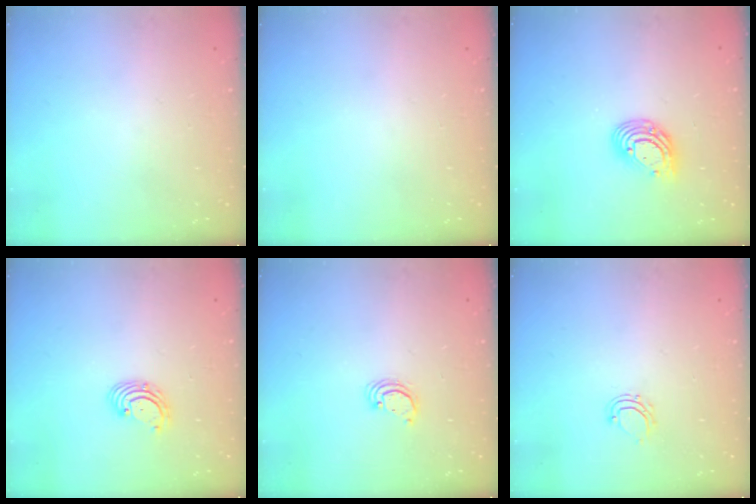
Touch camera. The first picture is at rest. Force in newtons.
{"total": 0.0}
{"total": 9.9, "press": 9.9, "slide": 1.1}
{"total": 2.9, "press": 2.9, "slide": 0.3}
{"total": 2.7, "press": 2.7, "slide": 0.2}
{"total": 4.5, "press": 4.4, "slide": 0.6}